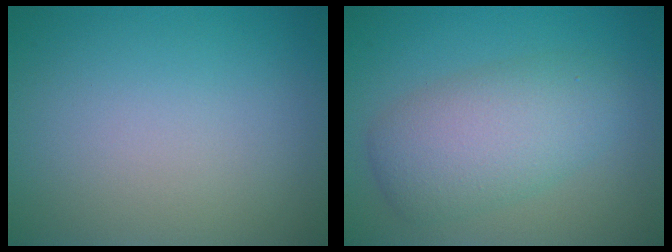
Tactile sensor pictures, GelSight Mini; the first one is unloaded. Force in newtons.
{"total": 5.7, "press": 5.7, "slide": 0.1}